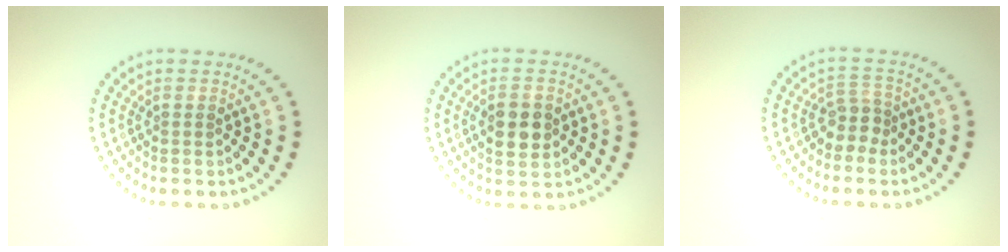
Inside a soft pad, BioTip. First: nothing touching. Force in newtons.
{"total": 3.3, "press": 3.3, "slide": 0.1}
{"total": 2.2, "press": 1.7, "slide": 1.4}